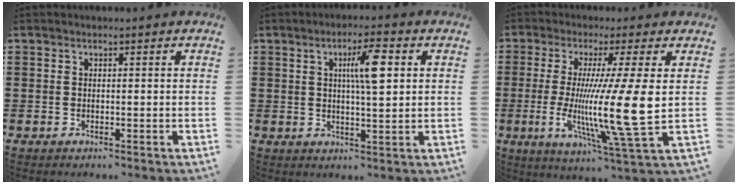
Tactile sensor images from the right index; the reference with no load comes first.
{"total": 6.5, "force": [1.9, 1.4, 6.0], "torque": [-0.115, 0.008, 0.025]}
{"total": 14.0, "force": [0.1, -0.2, 14.0], "torque": [-0.270, -0.026, -0.008]}